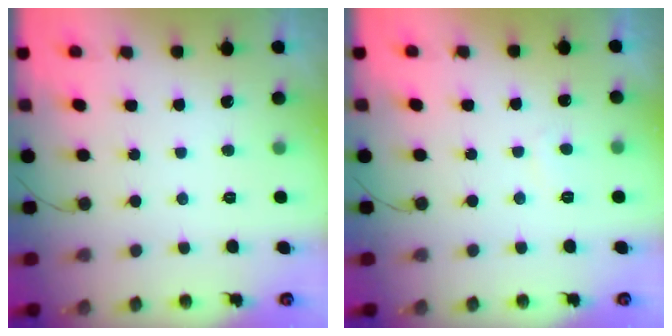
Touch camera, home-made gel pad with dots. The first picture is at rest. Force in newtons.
{"total": 0.0}